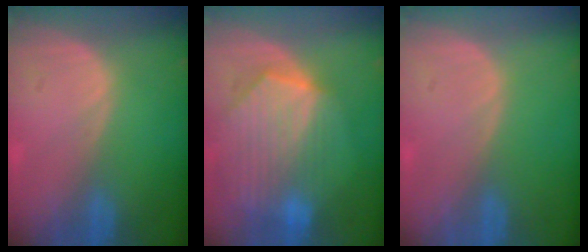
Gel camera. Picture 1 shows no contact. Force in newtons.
{"total": 10.2, "press": 9.0, "slide": 4.8}
{"total": 0.0}